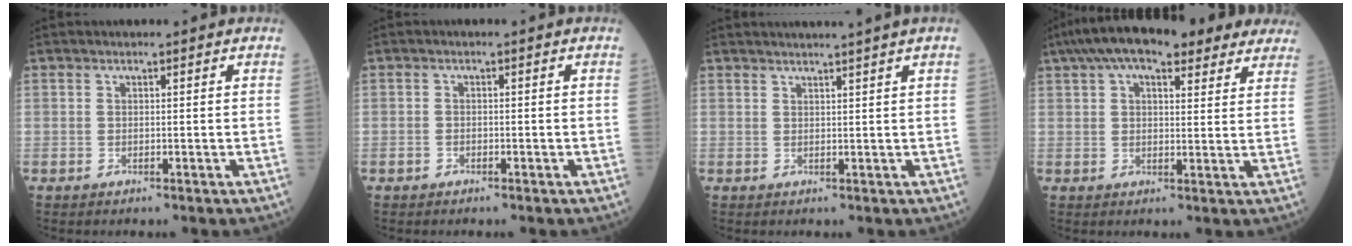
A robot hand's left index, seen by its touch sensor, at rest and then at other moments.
{"total": 0.8, "force": [-0.6, 0.6, 0.2], "torque": [-0.003, 0.003, -0.008]}
{"total": 4.2, "force": [3.7, -1.2, 1.5], "torque": [-0.017, 0.012, 0.049]}
{"total": 17.7, "force": [13.1, 6.3, 10.1], "torque": [-0.160, 0.065, 0.180]}